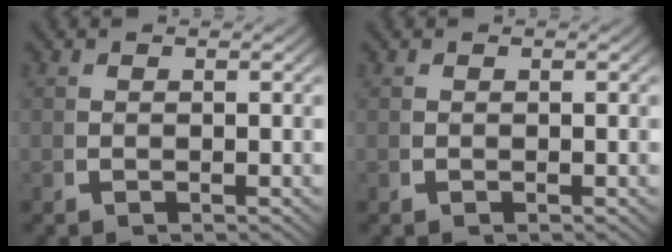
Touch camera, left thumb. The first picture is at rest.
{"total": 0.0}